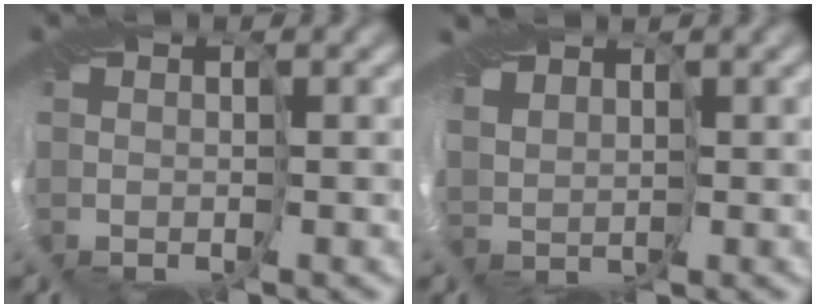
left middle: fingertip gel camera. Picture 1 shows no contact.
{"total": 2.5, "force": [0.6, 1.7, 1.7], "torque": [-0.021, -0.005, 0.000]}